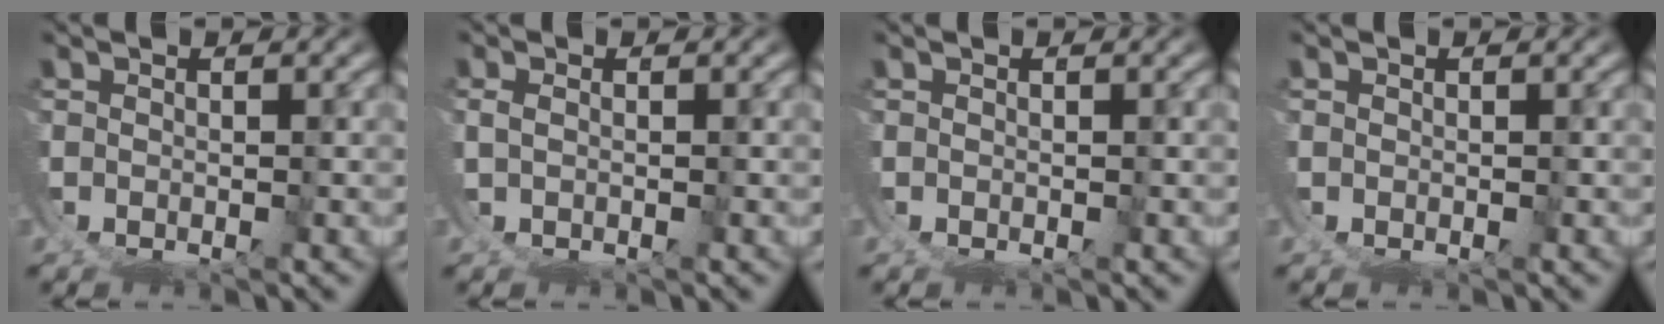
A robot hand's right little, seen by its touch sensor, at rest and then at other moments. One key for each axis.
{"total": 0.8, "fx": 0.5, "fy": -0.4, "fz": 0.3, "tx": -0.010, "ty": -0.002, "tz": 0.015}
{"total": 0.0}
{"total": 0.0}